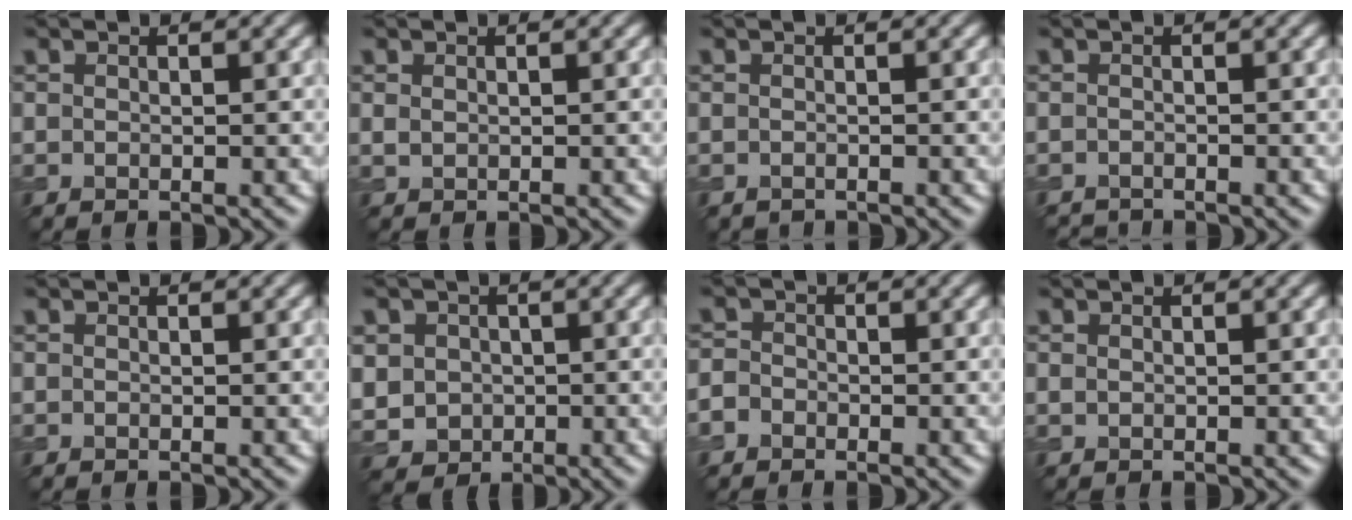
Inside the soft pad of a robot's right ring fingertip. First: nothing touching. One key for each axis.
{"total": 0.6, "fx": 0.2, "fy": 0.4, "fz": 0.3, "tx": -0.008, "ty": -0.002, "tz": 0.007}
{"total": 0.6, "fx": -0.6, "fy": 0.1, "fz": -0.1, "tx": 0.002, "ty": -0.006, "tz": -0.011}
{"total": 1.1, "fx": -1.1, "fy": 0.0, "fz": 0.0, "tx": 0.004, "ty": -0.007, "tz": -0.021}
{"total": 0.0}
{"total": 4.7, "fx": 0.1, "fy": 4.4, "fz": 1.7, "tx": -0.043, "ty": 0.007, "tz": -0.006}
{"total": 1.9, "fx": -0.9, "fy": 1.5, "fz": 0.6, "tx": -0.001, "ty": 0.006, "tz": -0.020}
{"total": 0.0}